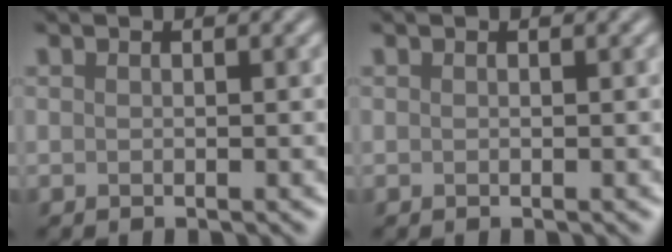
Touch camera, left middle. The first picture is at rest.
{"total": 0.0}